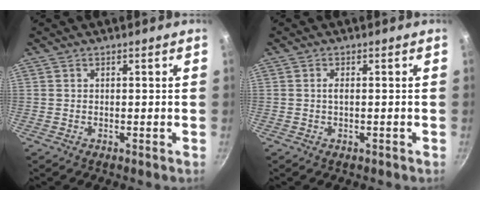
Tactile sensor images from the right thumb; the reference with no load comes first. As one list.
[{"total": 1.4, "force": [-0.1, 0.6, 1.3], "torque": [-0.025, 0.002, -0.005]}]